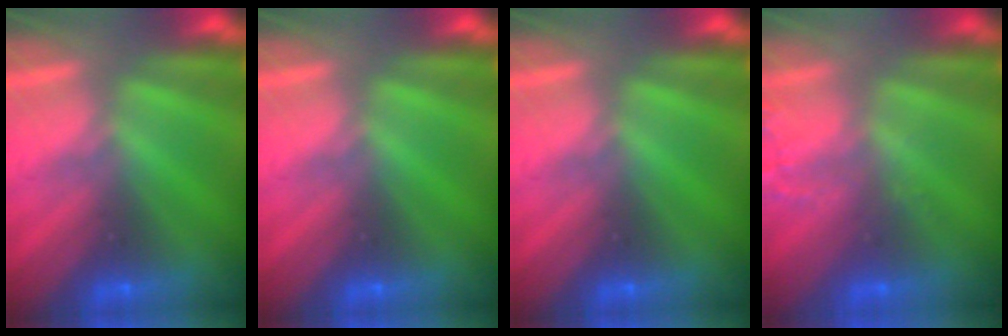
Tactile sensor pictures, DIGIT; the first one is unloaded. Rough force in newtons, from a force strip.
{"total": 0.0}
{"total": 0.0}
{"total": 1.7}